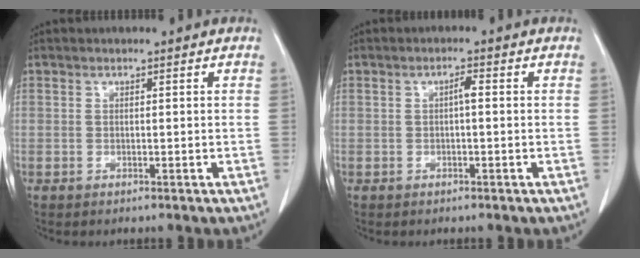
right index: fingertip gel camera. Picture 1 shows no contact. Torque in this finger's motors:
{"motor_torque": [0.24, -0.11, 0.07, 0.02]}